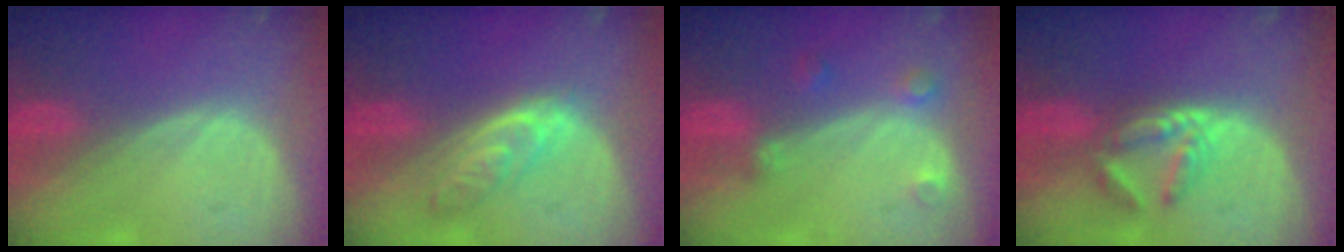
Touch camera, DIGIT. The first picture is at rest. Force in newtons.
{"total": 4.7, "press": 4.7, "slide": 0.7}
{"total": 2.9, "press": 2.8, "slide": 0.8}
{"total": 5.8, "press": 4.9, "slide": 3.1}